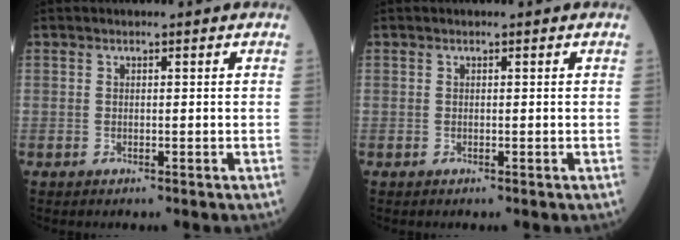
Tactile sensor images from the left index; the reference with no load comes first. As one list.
[{"total": 0.0}]